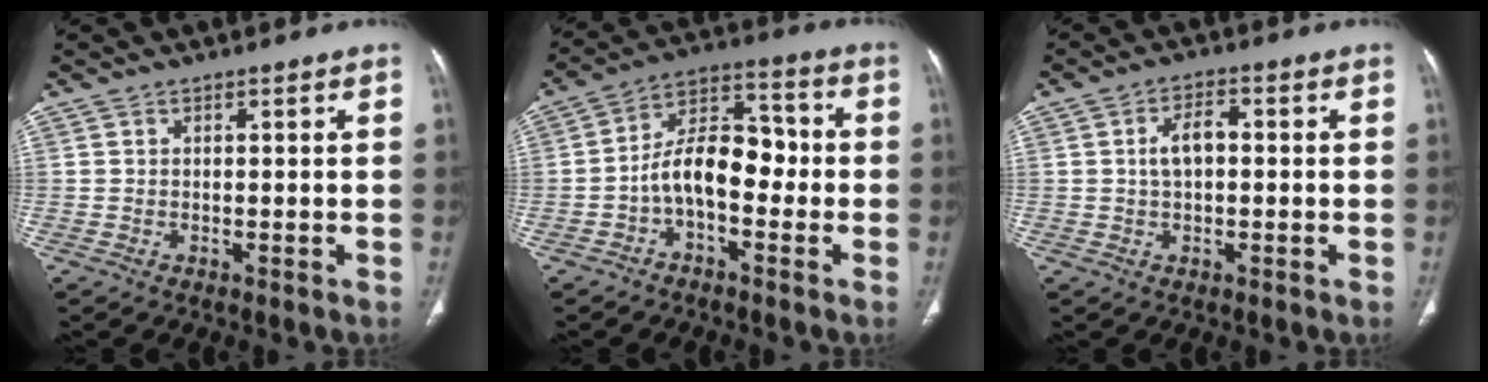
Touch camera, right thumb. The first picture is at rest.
{"total": 11.2, "force": [-2.4, 6.5, 8.8], "torque": [-0.127, 0.047, -0.052]}
{"total": 4.8, "force": [0.2, 2.7, 3.9], "torque": [-0.071, 0.014, 0.000]}